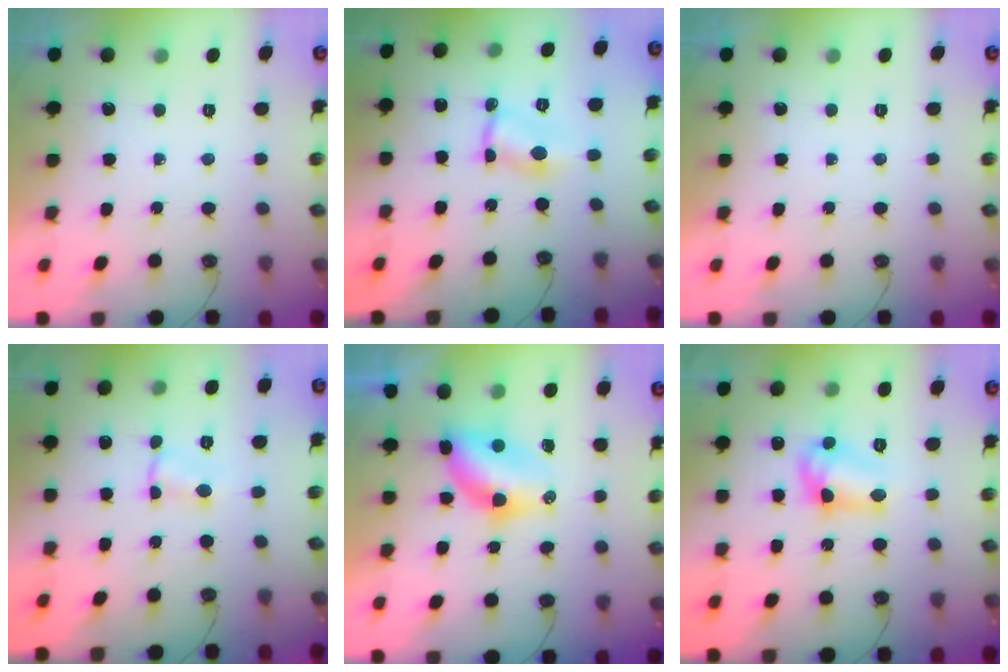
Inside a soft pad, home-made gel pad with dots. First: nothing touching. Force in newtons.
{"total": 2.0, "press": 2.0, "slide": 0.1}
{"total": 0.0}
{"total": 3.0, "press": 1.0, "slide": 2.8}
{"total": 8.5, "press": 7.7, "slide": 3.7}
{"total": 11.3, "press": 11.3, "slide": 0.9}